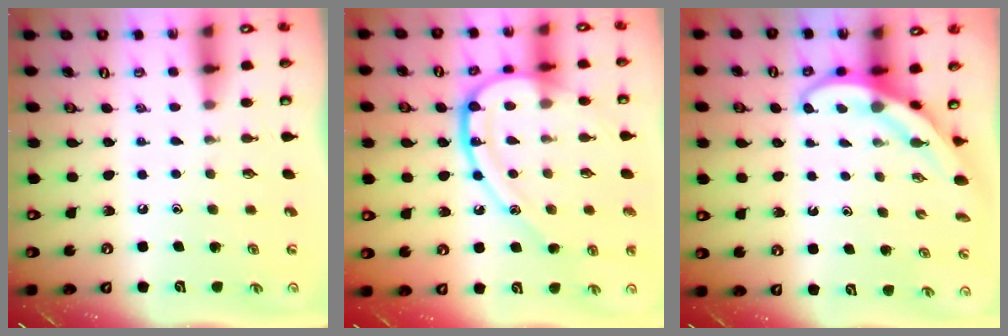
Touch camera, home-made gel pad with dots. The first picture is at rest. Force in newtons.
{"total": 17.7, "press": 17.7, "slide": 1.3}
{"total": 4.0, "press": 4.0, "slide": 0.4}